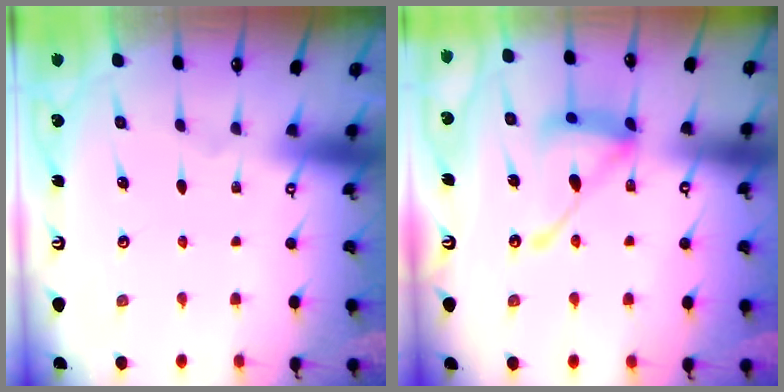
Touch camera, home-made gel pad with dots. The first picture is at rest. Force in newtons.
{"total": 17.3, "press": 17.2, "slide": 1.4}